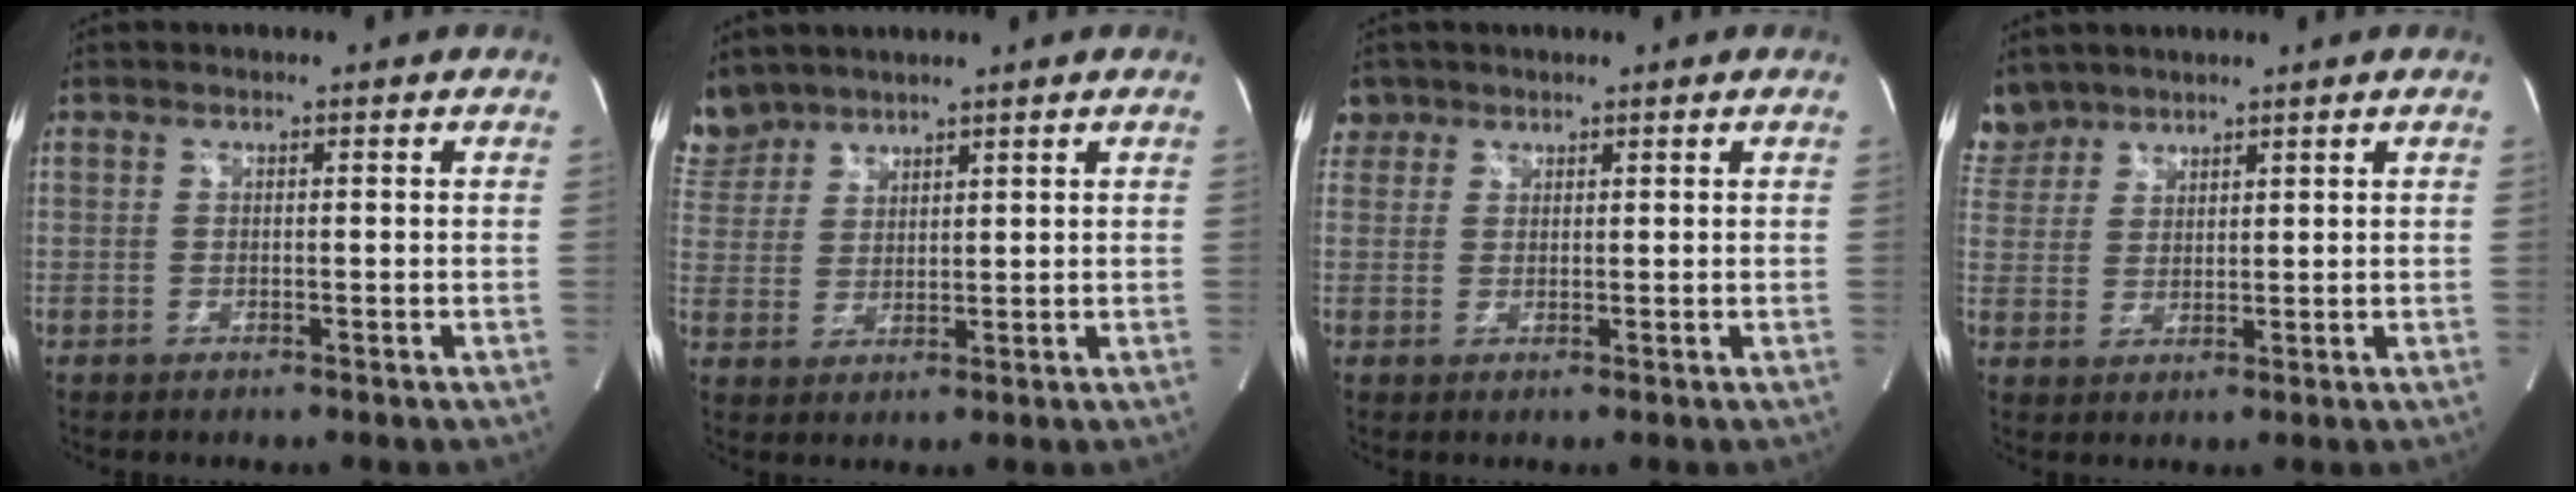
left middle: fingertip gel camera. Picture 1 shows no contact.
{"total": 7.2, "force": [6.5, 3.1, 0.4], "torque": [-0.017, 0.012, 0.143]}
{"total": 3.3, "force": [2.1, 2.5, 0.0], "torque": [0.007, 0.011, 0.039]}
{"total": 6.0, "force": [5.2, 2.9, -0.1], "torque": [0.001, 0.010, 0.111]}